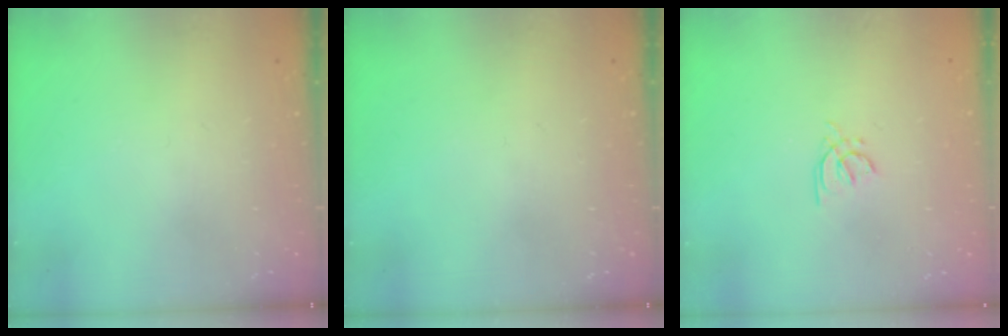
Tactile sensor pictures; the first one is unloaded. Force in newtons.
{"total": 0.0}
{"total": 2.8, "press": 2.7, "slide": 0.8}